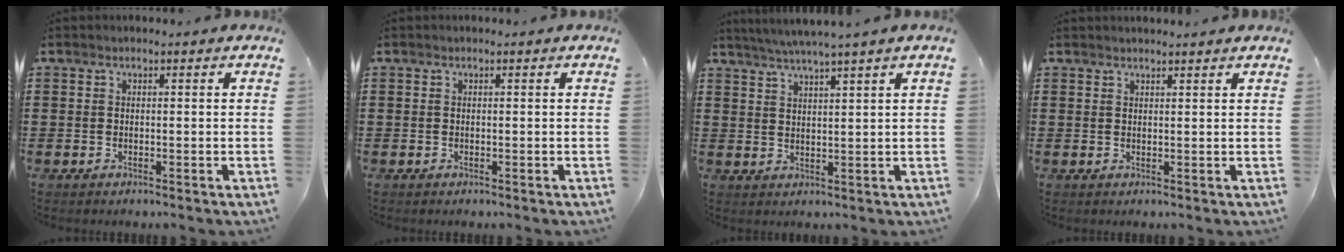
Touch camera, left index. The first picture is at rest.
{"total": 0.0}
{"total": 3.3, "force": [2.8, -0.9, 1.5], "torque": [-0.034, -0.010, 0.049]}
{"total": 1.1, "force": [1.1, -0.1, 0.1], "torque": [-0.004, -0.002, 0.021]}